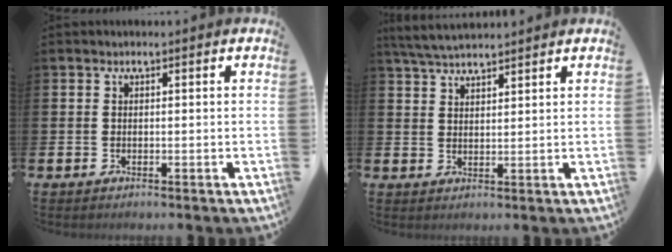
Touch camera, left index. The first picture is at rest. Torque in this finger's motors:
{"motor_torque": [0.56, -0.72, 0.16, 0.17]}